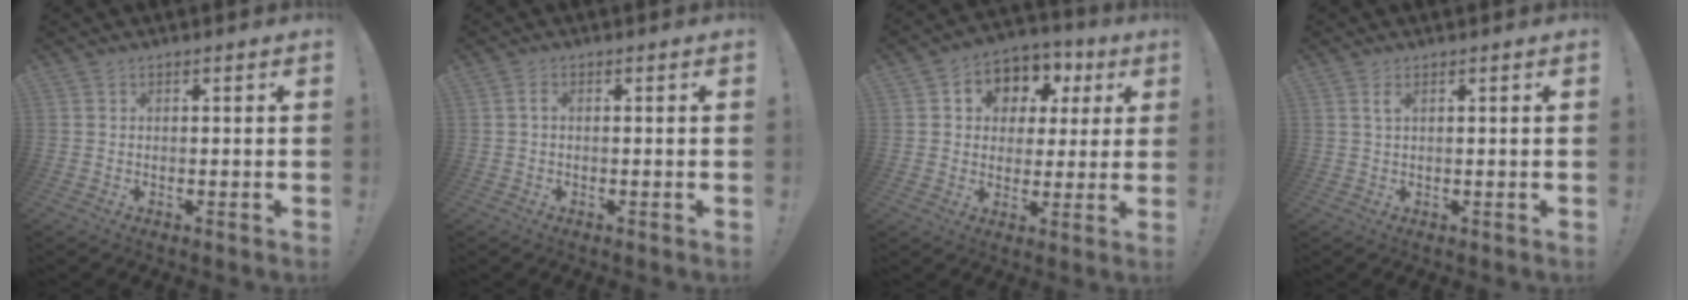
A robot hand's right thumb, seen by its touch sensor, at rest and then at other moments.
{"total": 1.3, "force": [-0.2, 0.2, 1.2], "torque": [-0.024, 0.004, -0.005]}
{"total": 8.2, "force": [2.3, 7.4, 2.7], "torque": [-0.034, -0.019, 0.046]}
{"total": 1.6, "force": [0.7, 0.2, 1.4], "torque": [-0.023, -0.001, 0.009]}